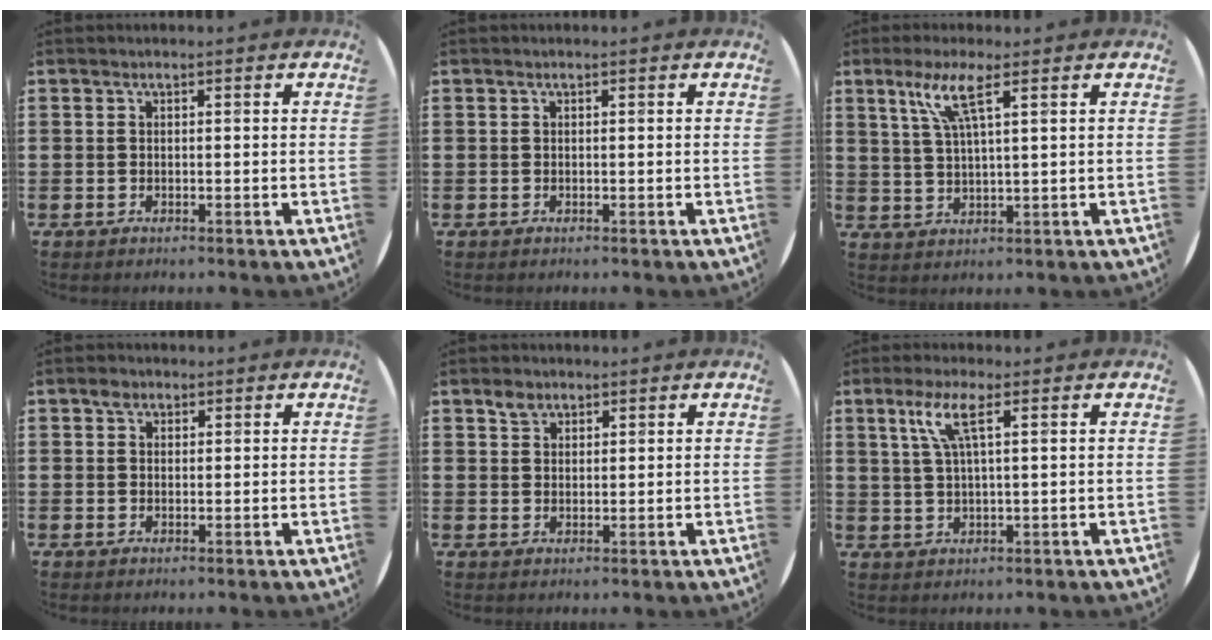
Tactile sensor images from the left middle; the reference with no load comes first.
{"total": 0.0}
{"total": 5.5, "force": [3.1, 0.7, 4.6], "torque": [-0.098, 0.008, 0.050]}
{"total": 1.6, "force": [1.1, 1.1, 0.5], "torque": [-0.002, 0.004, 0.019]}
{"total": 2.1, "force": [1.6, 1.2, 0.5], "torque": [-0.004, 0.002, 0.029]}
{"total": 4.7, "force": [2.2, 0.7, 4.1], "torque": [-0.088, 0.008, 0.035]}